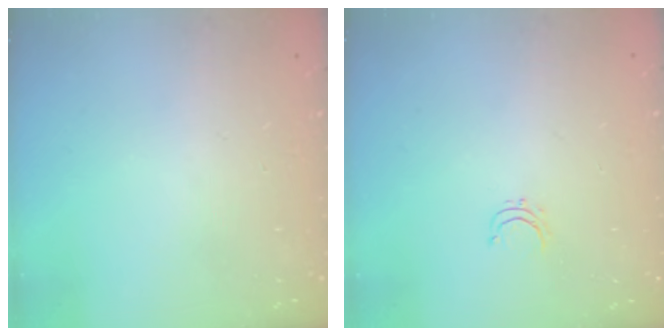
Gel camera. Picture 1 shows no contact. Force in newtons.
{"total": 3.7, "press": 3.7, "slide": 0.3}